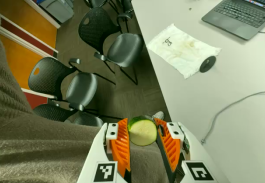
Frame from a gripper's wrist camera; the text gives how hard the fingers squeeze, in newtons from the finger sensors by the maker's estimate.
{"total": 11.0, "left": 10.9, "right": 11.1}